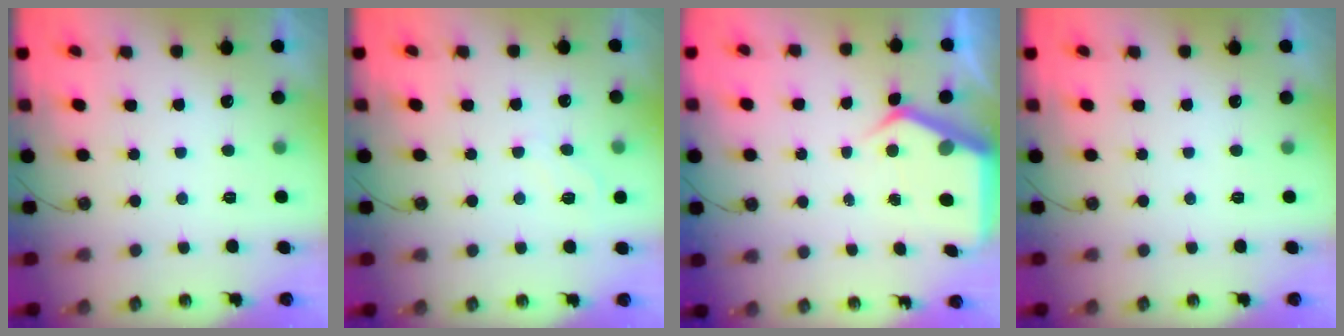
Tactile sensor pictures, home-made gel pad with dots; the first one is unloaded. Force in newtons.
{"total": 3.6, "press": 3.5, "slide": 0.4}
{"total": 5.4, "press": 5.4, "slide": 0.3}
{"total": 0.0}